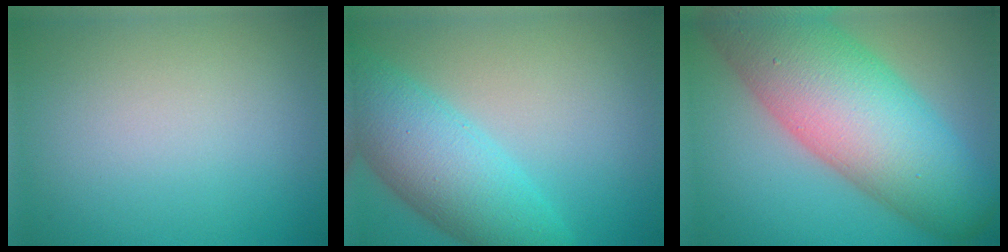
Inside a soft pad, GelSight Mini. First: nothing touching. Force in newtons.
{"total": 8.0, "press": 8.0, "slide": 0.3}
{"total": 14.1, "press": 14.1, "slide": 0.5}